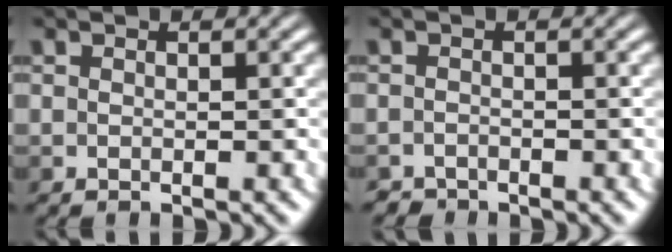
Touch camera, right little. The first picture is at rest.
{"total": 1.3, "force": [-1.2, 0.5, -0.1], "torque": [0.004, -0.005, -0.022]}